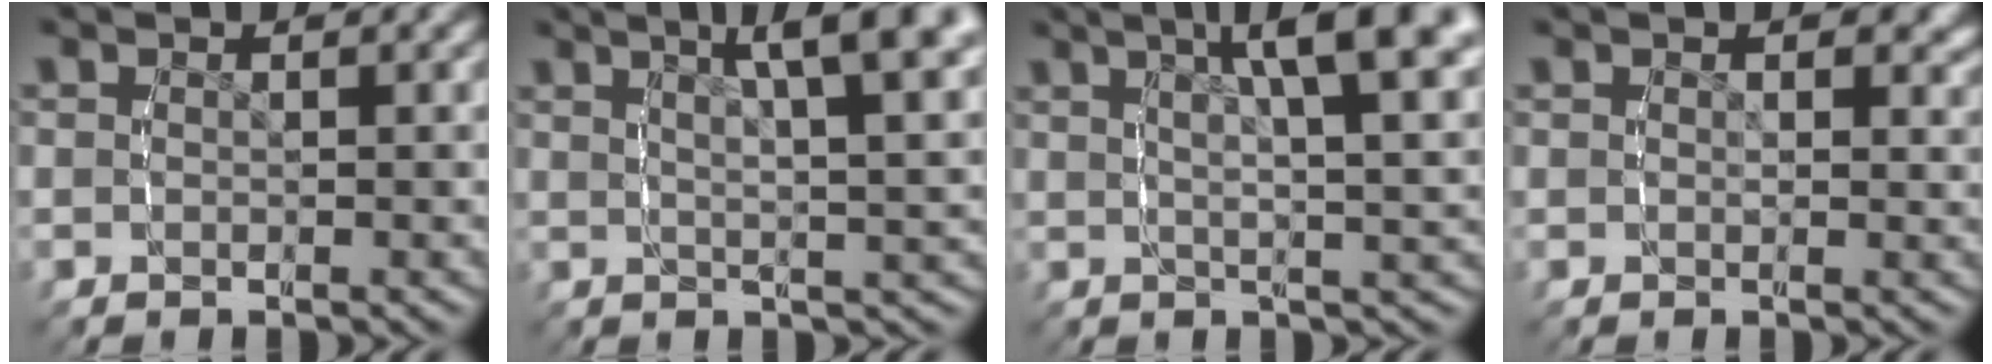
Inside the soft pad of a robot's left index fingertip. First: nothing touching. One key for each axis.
{"total": 8.4, "fx": 4.5, "fy": 2.2, "fz": 6.8, "tx": -0.085, "ty": 0.013, "tz": 0.065}
{"total": 10.0, "fx": 5.0, "fy": 3.1, "fz": 8.1, "tx": -0.100, "ty": 0.023, "tz": 0.068}
{"total": 1.4, "fx": 0.7, "fy": 0.6, "fz": 1.1, "tx": -0.009, "ty": -0.009, "tz": 0.015}